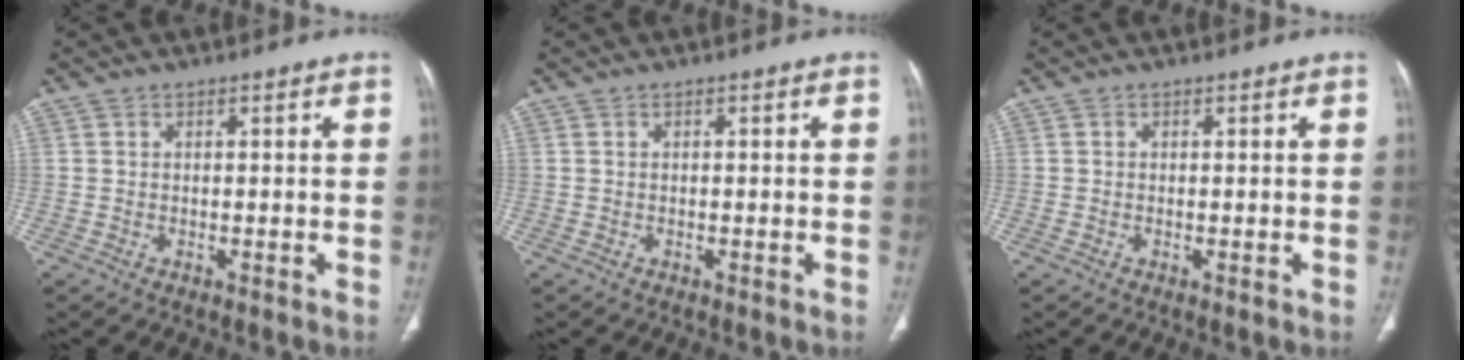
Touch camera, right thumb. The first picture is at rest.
{"total": 0.0}
{"total": 0.0}